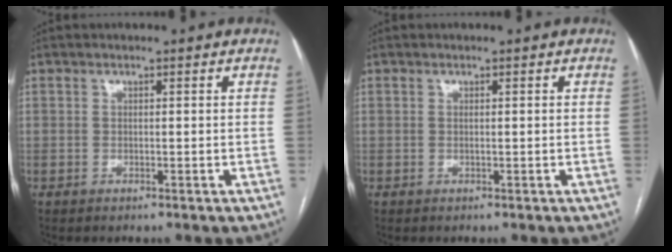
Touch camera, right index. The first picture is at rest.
{"total": 0.0}